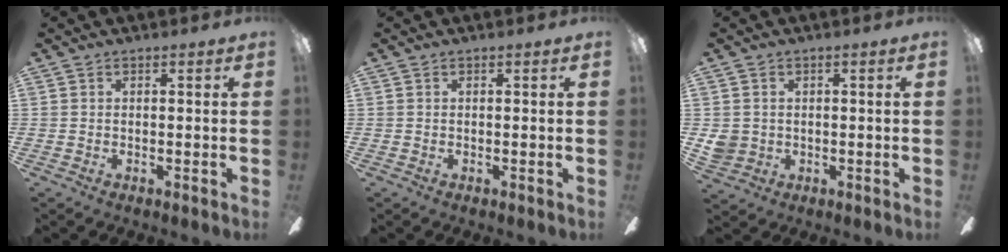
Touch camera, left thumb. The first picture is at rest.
{"total": 0.0}
{"total": 3.8, "force": [0.3, 3.6, 0.9], "torque": [-0.014, 0.006, 0.009]}